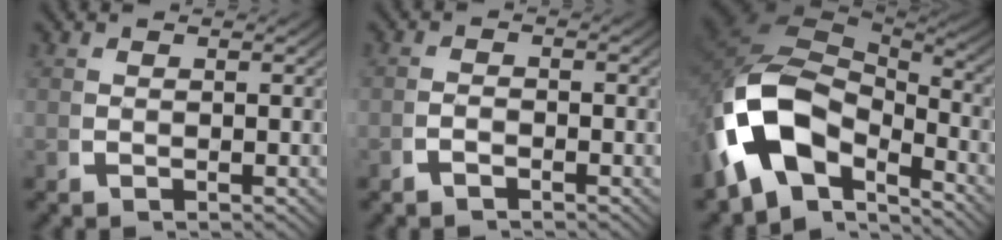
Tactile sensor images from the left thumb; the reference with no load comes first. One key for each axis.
{"total": 1.2, "fx": -1.1, "fy": 0.3, "fz": 0.4, "tx": -0.004, "ty": -0.001, "tz": -0.023}
{"total": 17.3, "fx": -1.6, "fy": 11.8, "fz": 12.5, "tx": -0.286, "ty": -0.049, "tz": -0.011}